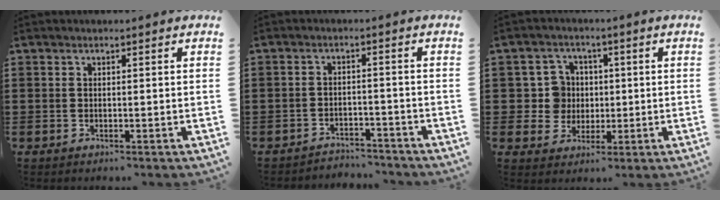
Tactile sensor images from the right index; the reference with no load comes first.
{"total": 3.1, "force": [-3.1, 0.4, 0.0], "torque": [-0.008, -0.001, -0.066]}
{"total": 6.2, "force": [0.6, 5.7, 2.1], "torque": [-0.058, 0.016, 0.010]}